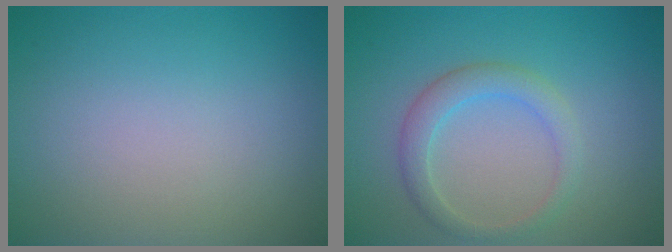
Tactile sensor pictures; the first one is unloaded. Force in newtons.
{"total": 2.6, "press": 2.6, "slide": 0.3}